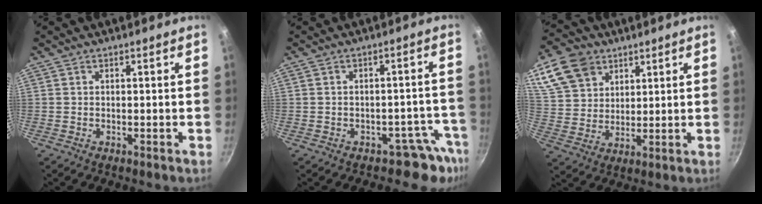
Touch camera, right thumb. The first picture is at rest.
{"total": 5.6, "force": [-4.1, 3.6, 1.0], "torque": [0.057, 0.059, -0.048]}
{"total": 12.8, "force": [6.8, 9.3, 5.5], "torque": [-0.088, -0.010, 0.132]}